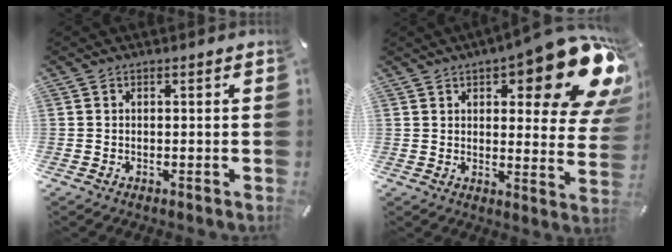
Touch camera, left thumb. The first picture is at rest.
{"total": 20.1, "force": [11.1, 6.6, 15.4], "torque": [-0.191, -0.083, 0.176]}